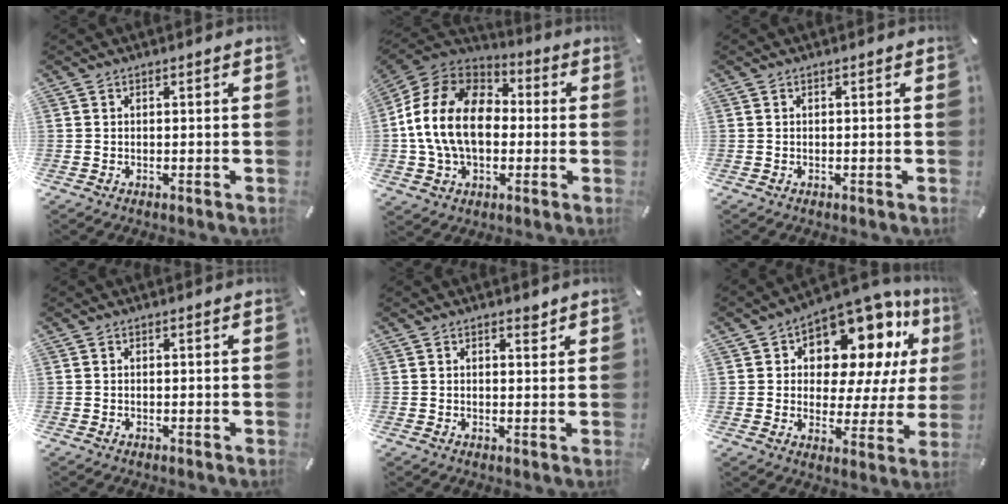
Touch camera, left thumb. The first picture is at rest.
{"total": 17.7, "force": [-1.1, 13.4, 11.6], "torque": [-0.252, 0.024, -0.022]}
{"total": 0.0}
{"total": 0.0}
{"total": 1.8, "force": [1.3, 1.0, 0.9], "torque": [-0.003, -0.006, 0.019]}
{"total": 14.4, "force": [9.1, 7.8, 7.9], "torque": [-0.126, -0.079, 0.158]}